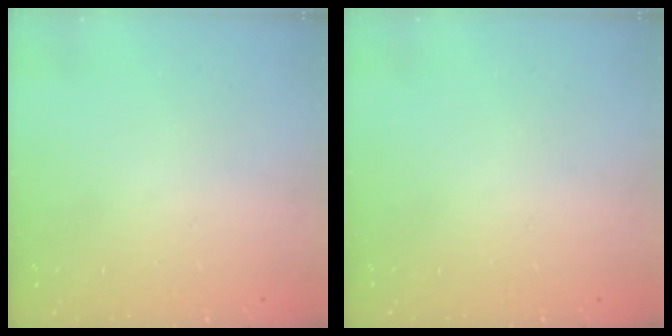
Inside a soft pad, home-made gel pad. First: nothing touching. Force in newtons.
{"total": 0.0}